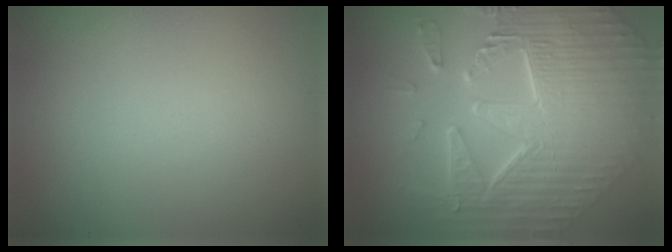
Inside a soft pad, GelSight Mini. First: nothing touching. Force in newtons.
{"total": 11.0, "press": 7.4, "slide": 8.1}